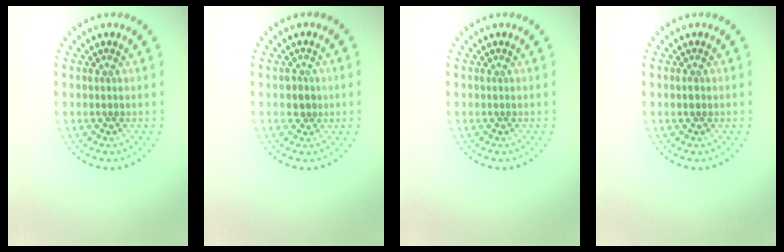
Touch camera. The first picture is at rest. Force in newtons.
{"total": 1.6, "press": 1.4, "slide": 0.6}
{"total": 0.0}
{"total": 0.5, "press": 0.5, "slide": 0.1}